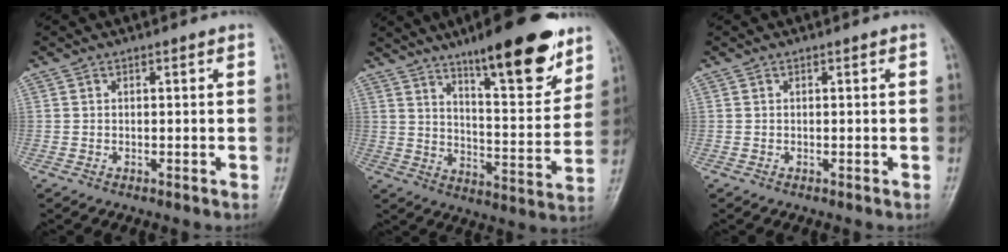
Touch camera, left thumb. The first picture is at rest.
{"total": 18.5, "force": [12.2, 4.8, 13.0], "torque": [-0.148, -0.069, 0.190]}
{"total": 0.0}